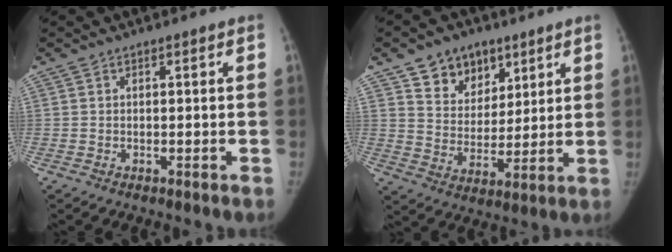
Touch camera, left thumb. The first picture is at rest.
{"total": 11.2, "force": [6.8, 8.0, 3.9], "torque": [-0.022, -0.036, 0.119]}